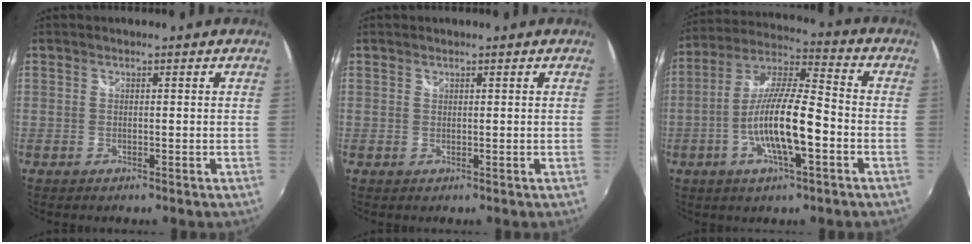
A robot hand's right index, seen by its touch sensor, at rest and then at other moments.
{"total": 0.0}
{"total": 14.0, "force": [-4.5, 2.8, 13.0], "torque": [-0.255, -0.001, -0.085]}